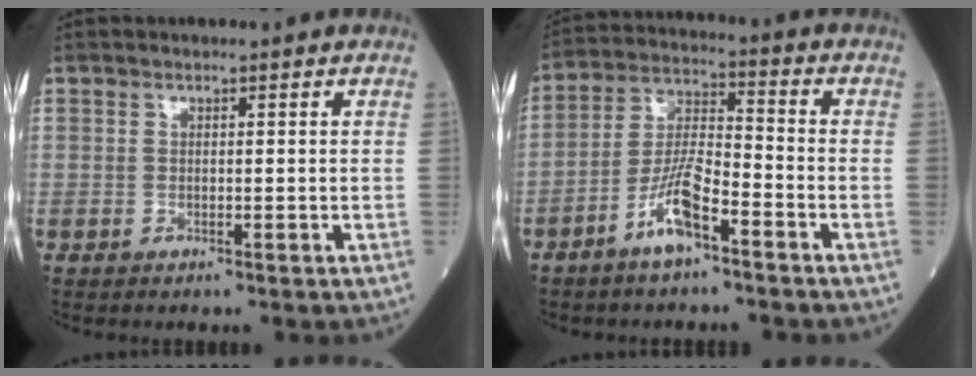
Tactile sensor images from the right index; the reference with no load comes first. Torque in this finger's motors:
{"motor_torque": [1.00, -0.61, 0.51, 0.18]}